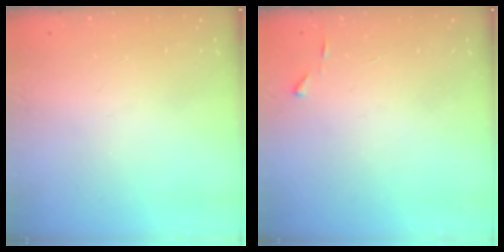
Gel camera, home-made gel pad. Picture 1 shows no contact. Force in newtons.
{"total": 2.7, "press": 2.7, "slide": 0.3}